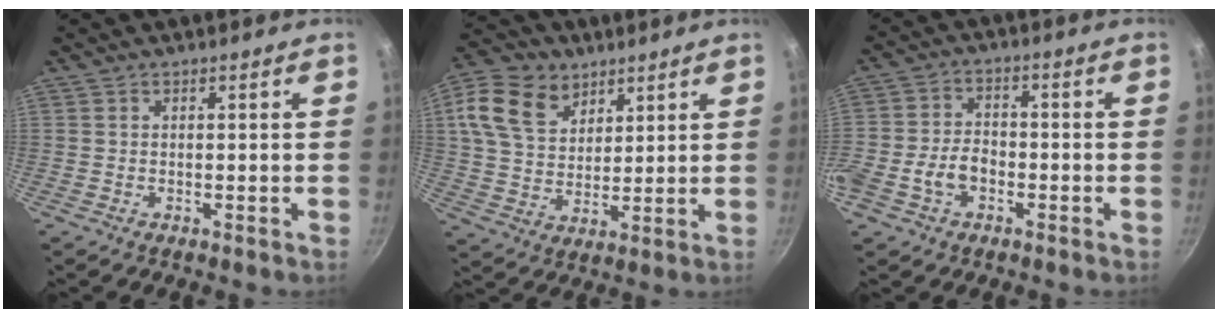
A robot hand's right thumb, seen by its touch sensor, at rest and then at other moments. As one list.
[{"total": 15.1, "force": [7.4, 10.6, 7.8], "torque": [-0.127, -0.018, 0.132]}, {"total": 7.6, "force": [-2.9, 5.2, 4.8], "torque": [-0.081, 0.032, -0.059]}]